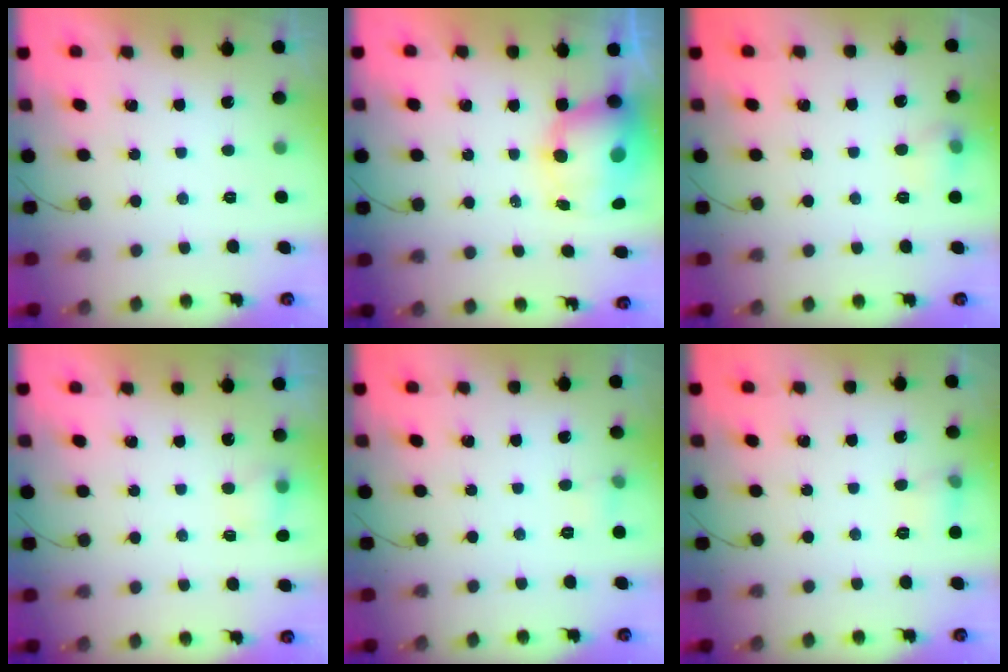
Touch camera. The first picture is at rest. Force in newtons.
{"total": 10.9, "press": 10.5, "slide": 2.9}
{"total": 6.8, "press": 6.7, "slide": 1.3}
{"total": 4.4, "press": 4.1, "slide": 1.4}
{"total": 4.9, "press": 3.3, "slide": 3.6}
{"total": 6.6, "press": 6.4, "slide": 1.6}